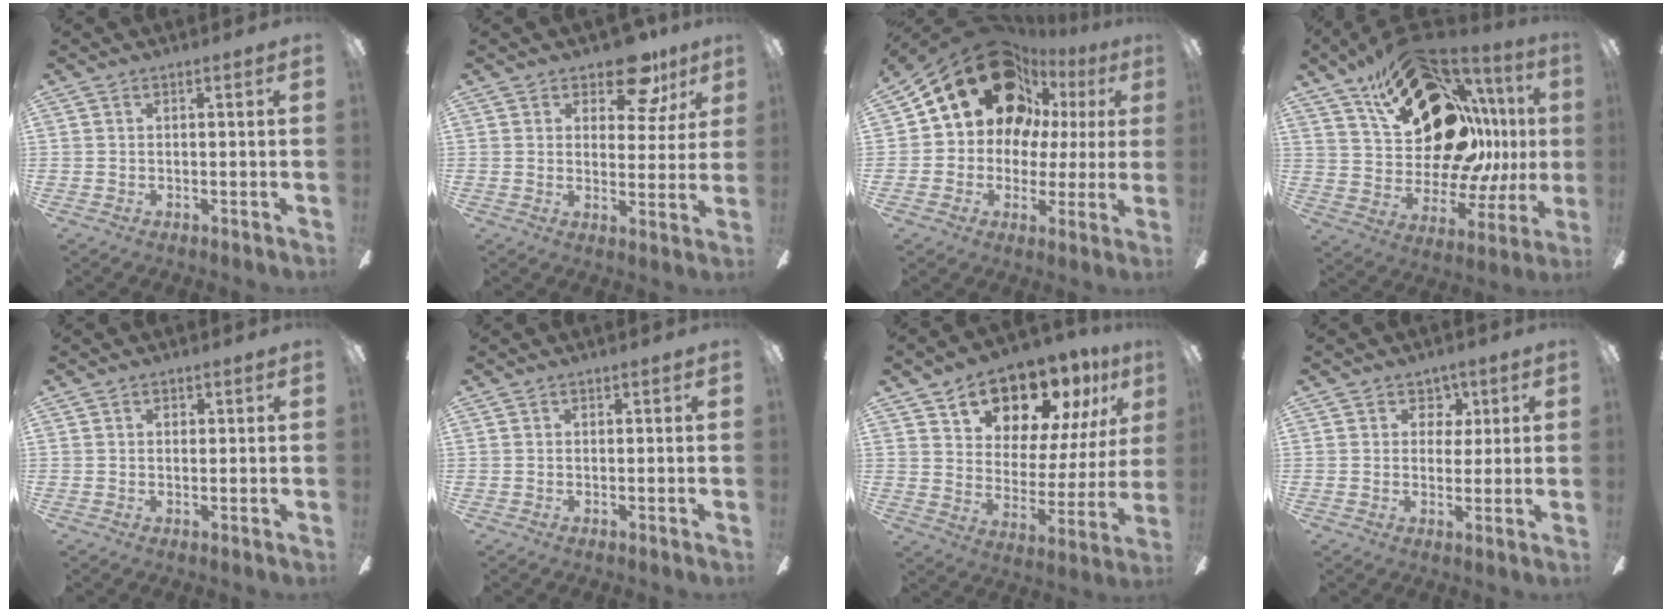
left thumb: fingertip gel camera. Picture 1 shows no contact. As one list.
[{"total": 12.1, "force": [8.3, 5.8, 6.7], "torque": [-0.080, -0.041, 0.142]}, {"total": 21.5, "force": [10.9, 14.8, 11.1], "torque": [-0.194, -0.051, 0.205]}, {"total": 30.2, "force": [13.3, 17.2, 21.0], "torque": [-0.329, -0.079, 0.258]}, {"total": 1.0, "force": [0.3, 0.7, 0.6], "torque": [-0.005, 0.002, 0.003]}, {"total": 0.0}, {"total": 16.9, "force": [13.0, 8.5, 6.7], "torque": [-0.107, -0.089, 0.229]}, {"total": 4.5, "force": [2.0, 3.7, 1.5], "torque": [-0.009, -0.004, 0.030]}]